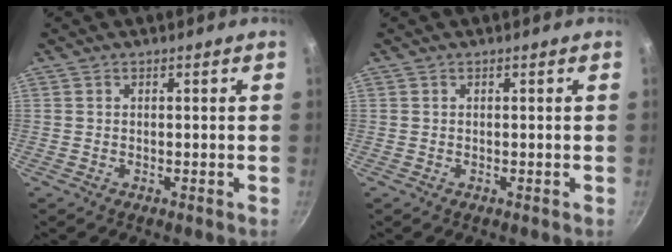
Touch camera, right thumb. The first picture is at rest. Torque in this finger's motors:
{"motor_torque": [0.00, 0.00, -0.01, 0.01, 0.00]}